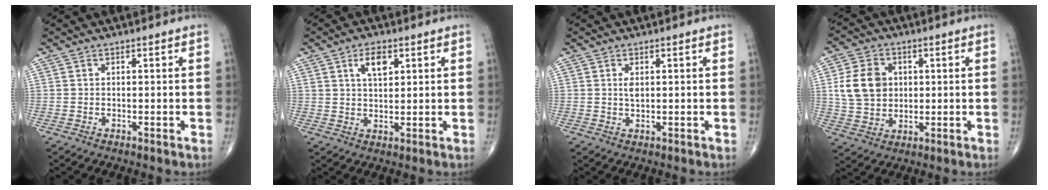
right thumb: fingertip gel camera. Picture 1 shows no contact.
{"total": 5.0, "force": [2.2, 2.6, 3.7], "torque": [-0.052, -0.008, 0.039]}
{"total": 1.8, "force": [0.4, 0.8, 1.5], "torque": [-0.025, -0.002, 0.010]}
{"total": 10.2, "force": [1.7, 8.1, 6.0], "torque": [-0.092, 0.001, 0.035]}